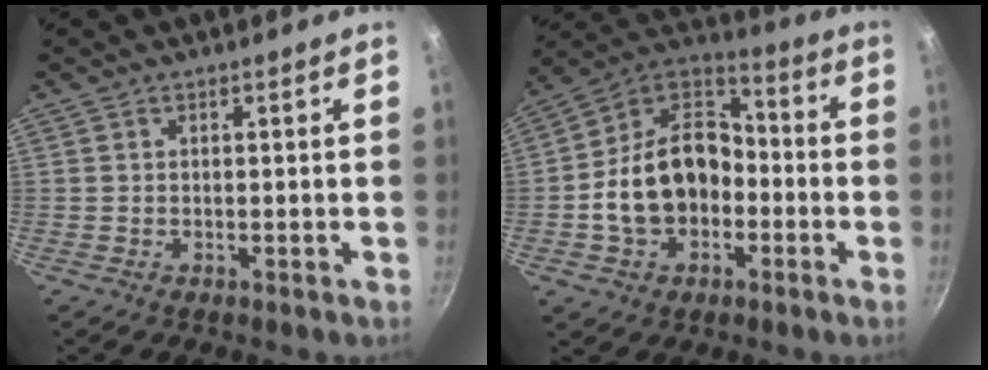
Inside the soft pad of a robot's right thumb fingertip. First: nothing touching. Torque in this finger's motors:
{"motor_torque": [1.74, 3.27, 1.67, -0.67, 0.14]}